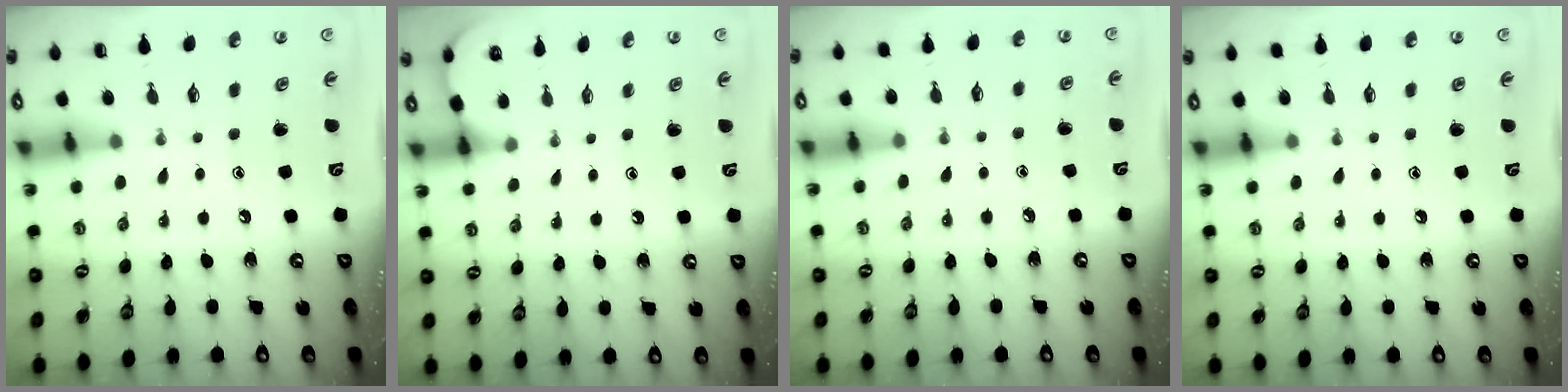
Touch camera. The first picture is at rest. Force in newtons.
{"total": 2.5, "press": 2.5, "slide": 0.2}
{"total": 3.9, "press": 3.8, "slide": 0.5}
{"total": 3.2, "press": 3.1, "slide": 0.5}